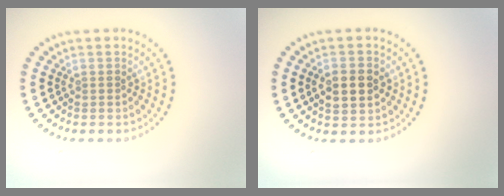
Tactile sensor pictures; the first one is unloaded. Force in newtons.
{"total": 4.0, "press": 4.0, "slide": 0.4}